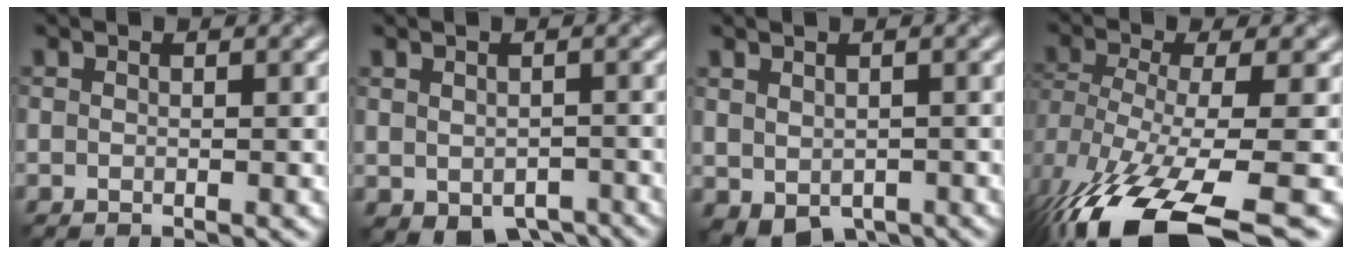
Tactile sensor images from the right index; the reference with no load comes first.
{"total": 4.0, "force": [-2.1, 2.3, 2.4], "torque": [-0.027, -0.018, -0.018]}
{"total": 3.4, "force": [-1.3, 2.1, 2.3], "torque": [-0.034, -0.013, -0.012]}
{"total": 12.5, "force": [-7.5, 4.2, 9.1], "torque": [-0.193, -0.023, -0.116]}